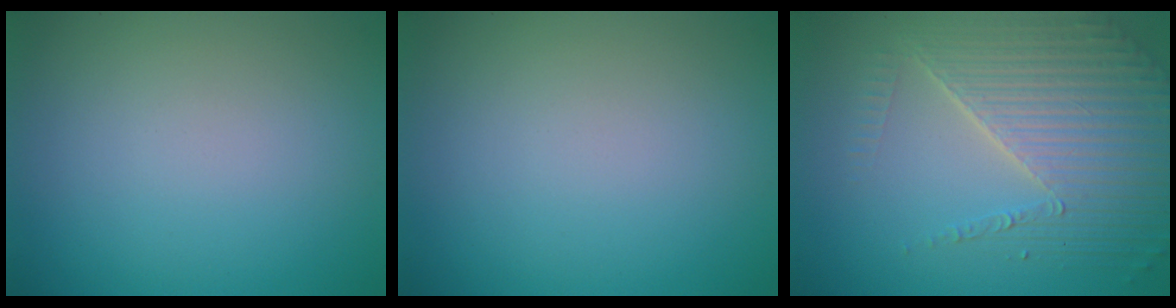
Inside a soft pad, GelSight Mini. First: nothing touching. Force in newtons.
{"total": 0.0}
{"total": 6.3, "press": 4.8, "slide": 4.1}